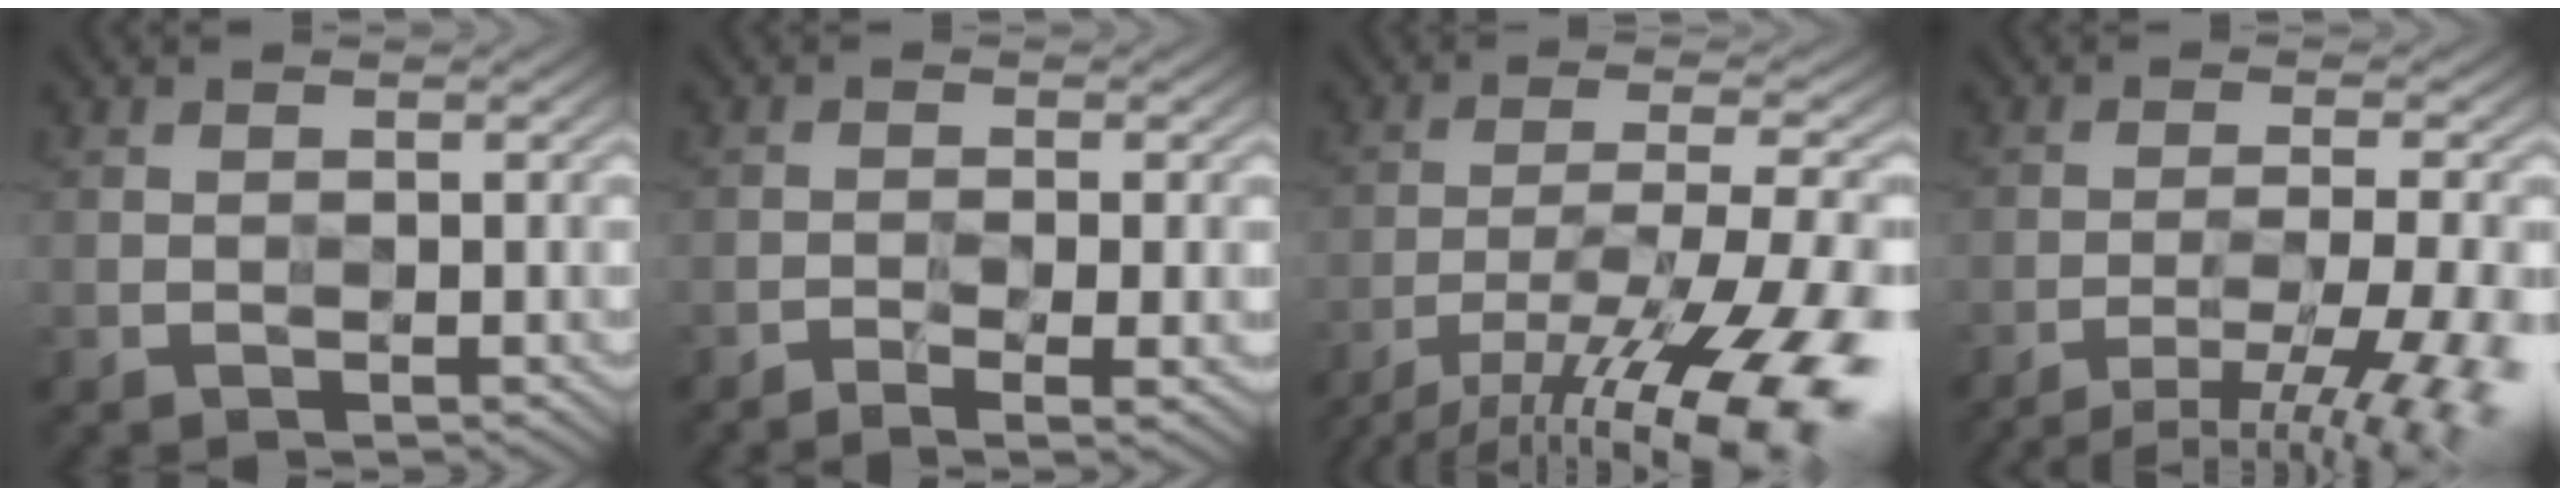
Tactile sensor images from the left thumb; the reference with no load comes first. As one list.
[{"total": 3.5, "force": [-1.7, 0.6, 3.0], "torque": [-0.055, -0.005, -0.028]}, {"total": 16.9, "force": [-11.4, 3.8, 11.9], "torque": [-0.211, -0.028, -0.171]}, {"total": 11.3, "force": [-7.4, 2.1, 8.3], "torque": [-0.133, -0.007, -0.098]}]